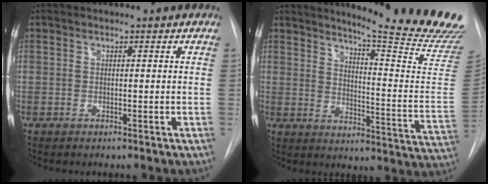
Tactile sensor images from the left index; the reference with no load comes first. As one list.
[{"total": 22.1, "force": [20.1, -1.3, 9.2], "torque": [-0.132, -0.148, 0.240]}]